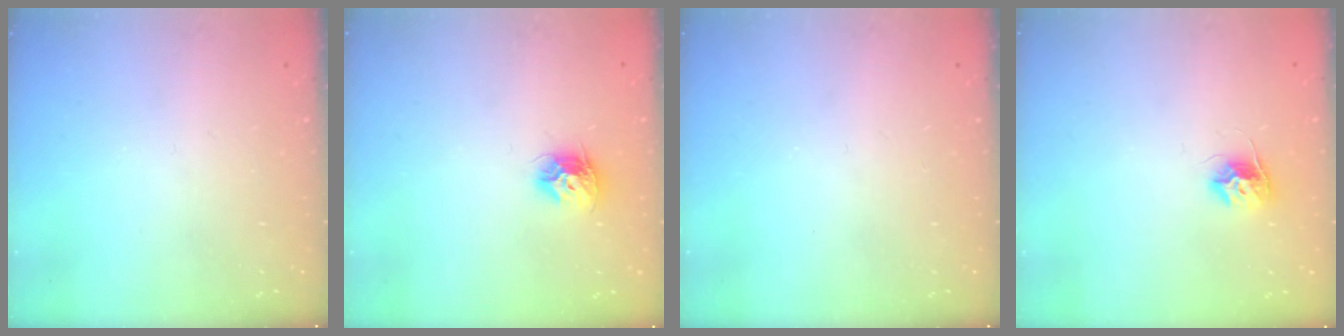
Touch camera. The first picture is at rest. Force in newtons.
{"total": 8.9, "press": 8.9, "slide": 0.1}
{"total": 0.0}
{"total": 8.3, "press": 8.2, "slide": 0.6}